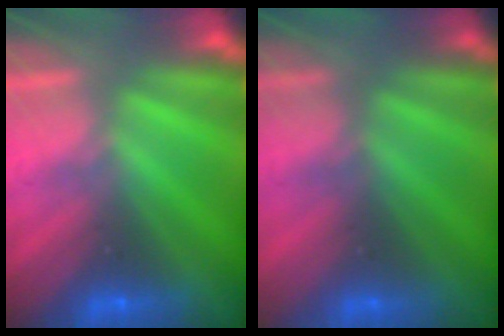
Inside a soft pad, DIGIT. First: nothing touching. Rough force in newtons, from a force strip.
{"total": 2.4}